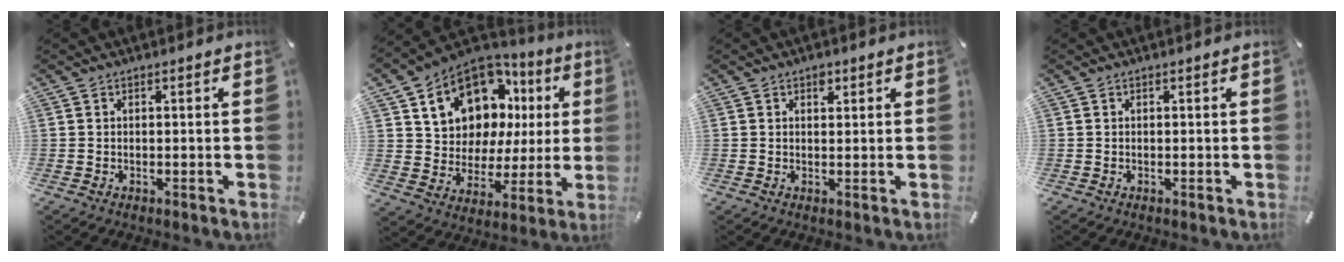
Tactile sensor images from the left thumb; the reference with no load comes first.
{"total": 13.9, "force": [7.7, 10.2, 5.4], "torque": [-0.101, -0.058, 0.147]}
{"total": 1.8, "force": [1.0, 1.2, 0.9], "torque": [-0.004, -0.004, 0.015]}
{"total": 0.0}